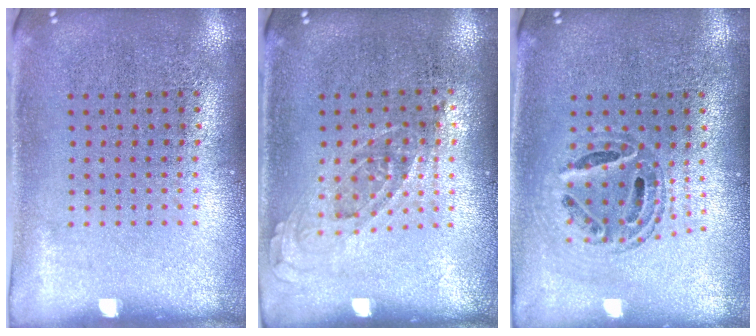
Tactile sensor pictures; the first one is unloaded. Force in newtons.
{"total": 0.7, "press": 0.7, "slide": 0.3}
{"total": 0.7, "press": 0.7, "slide": 0.1}